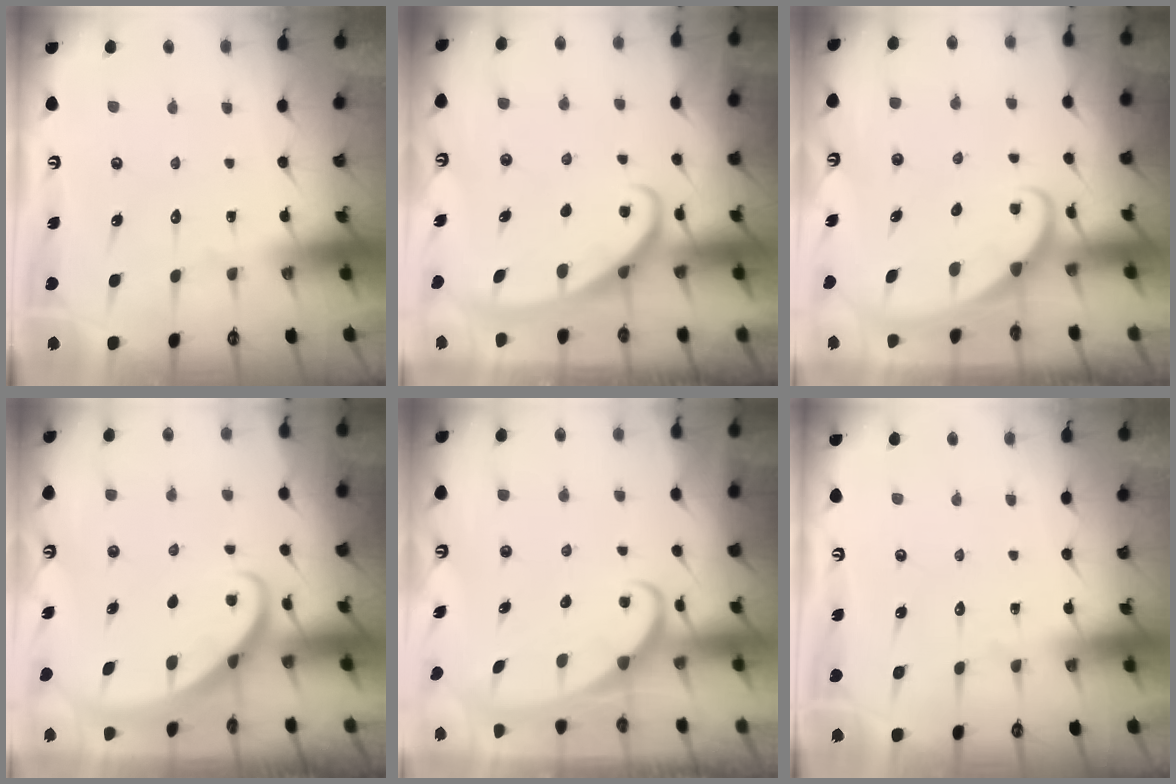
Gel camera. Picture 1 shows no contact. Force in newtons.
{"total": 3.0, "press": 3.0, "slide": 0.4}
{"total": 1.7, "press": 1.7, "slide": 0.1}
{"total": 2.7, "press": 2.7, "slide": 0.2}
{"total": 2.4, "press": 2.4, "slide": 0.4}
{"total": 0.0}